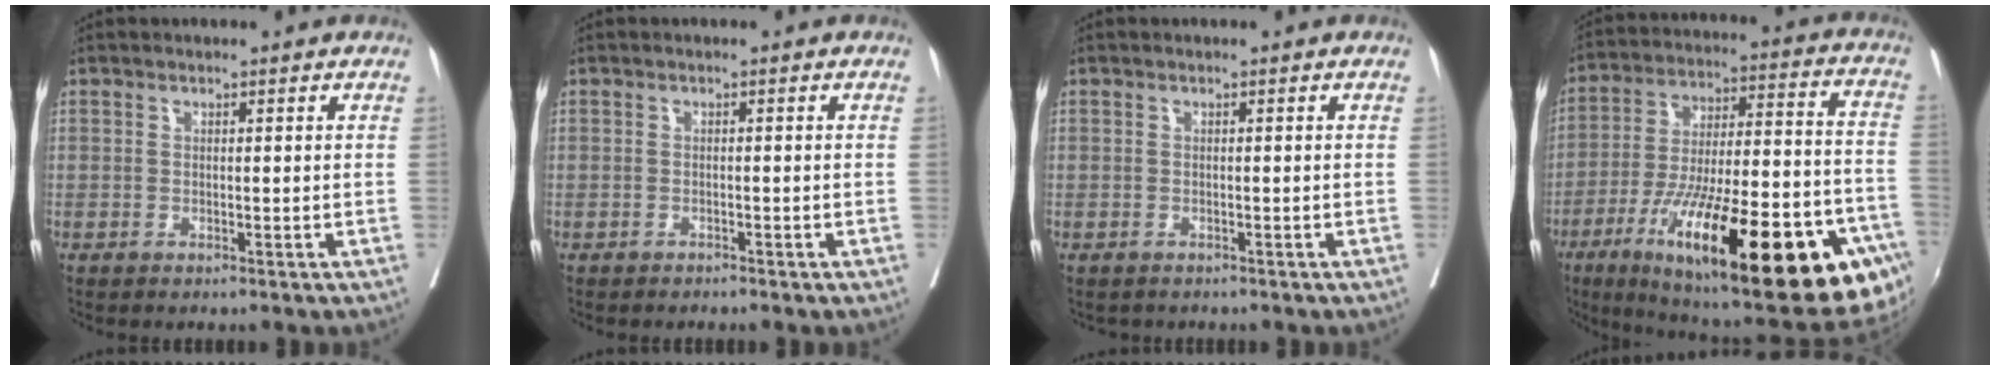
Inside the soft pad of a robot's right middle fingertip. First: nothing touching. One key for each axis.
{"total": 0.0}
{"total": 0.8, "fx": -0.7, "fy": 0.4, "fz": 0.0, "tx": -0.011, "ty": 0.000, "tz": -0.010}
{"total": 36.3, "fx": -16.3, "fy": 8.0, "fz": 31.4, "tx": -0.390, "ty": -0.015, "tz": -0.248}